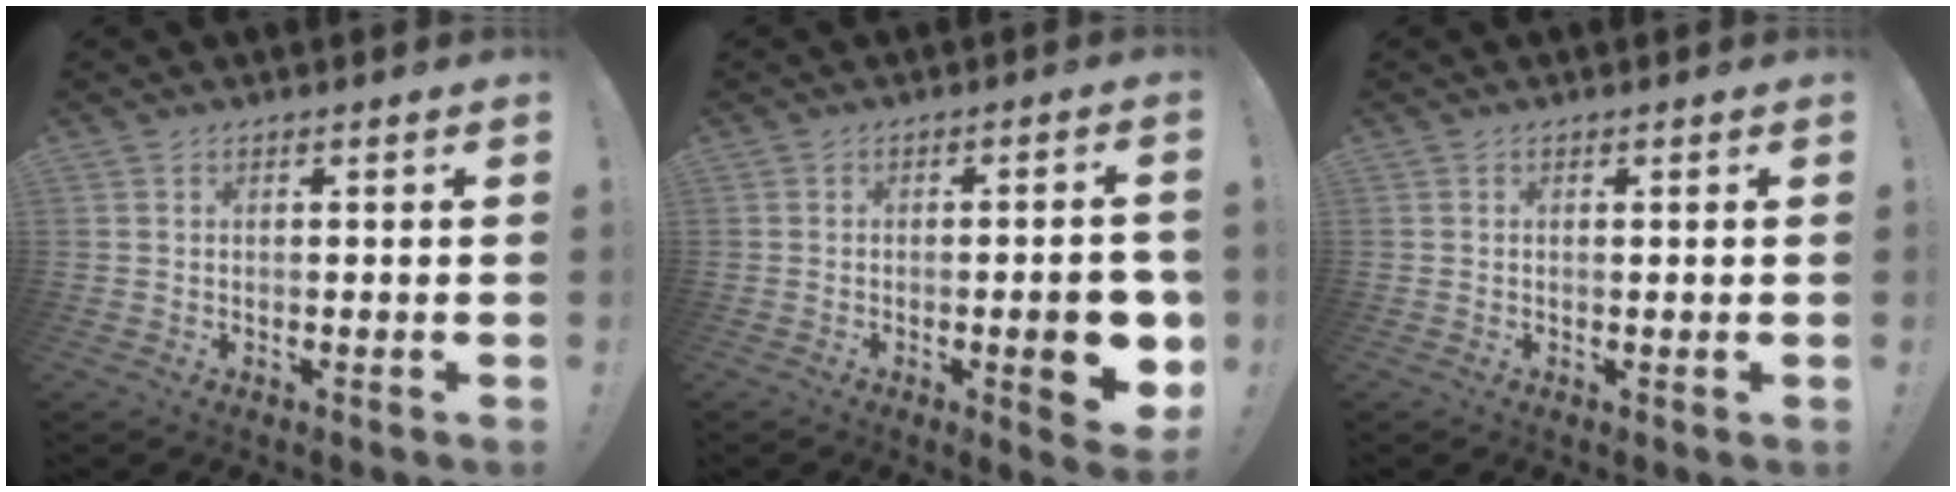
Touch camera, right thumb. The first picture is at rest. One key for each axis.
{"total": 10.1, "fx": -2.4, "fy": 2.3, "fz": 9.6, "tx": -0.114, "ty": -0.002, "tz": -0.035}
{"total": 0.6, "fx": 0.2, "fy": 0.0, "fz": 0.6, "tx": -0.007, "ty": -0.001, "tz": 0.003}